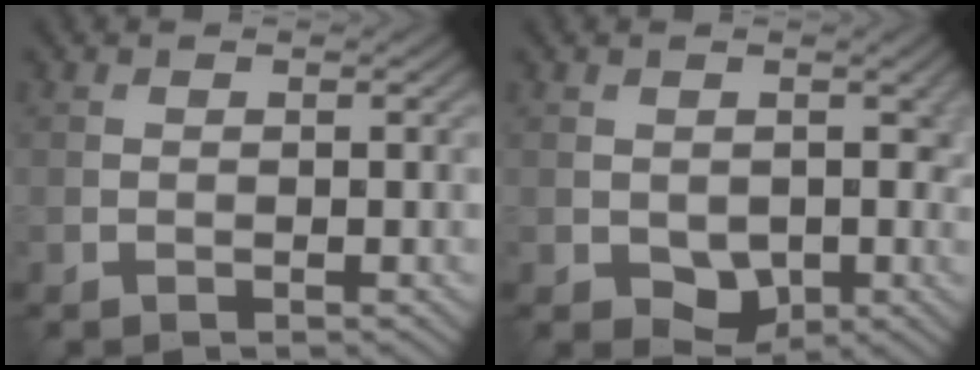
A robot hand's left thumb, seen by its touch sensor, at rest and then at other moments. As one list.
[{"total": 4.8, "force": [-0.5, 3.7, 3.1], "torque": [-0.058, -0.016, -0.005]}]